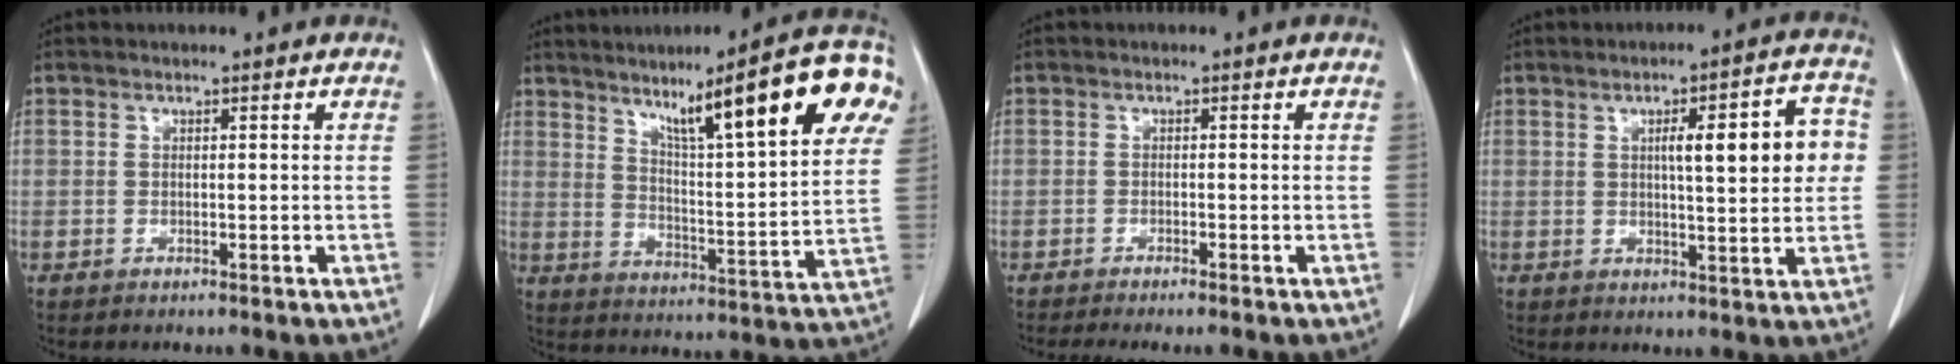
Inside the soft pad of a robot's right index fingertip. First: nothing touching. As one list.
[{"total": 22.5, "force": [11.7, 2.1, 19.1], "torque": [-0.266, 0.017, 0.158]}, {"total": 3.5, "force": [-2.9, -0.2, 1.9], "torque": [-0.024, -0.005, -0.044]}, {"total": 10.2, "force": [1.8, 2.0, 9.9], "torque": [-0.130, 0.020, 0.025]}]